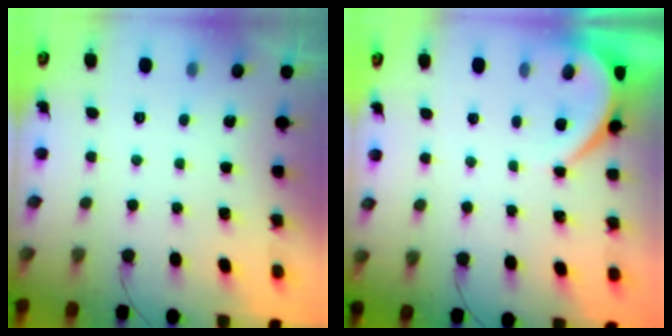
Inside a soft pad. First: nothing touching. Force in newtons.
{"total": 3.9, "press": 3.9, "slide": 0.5}